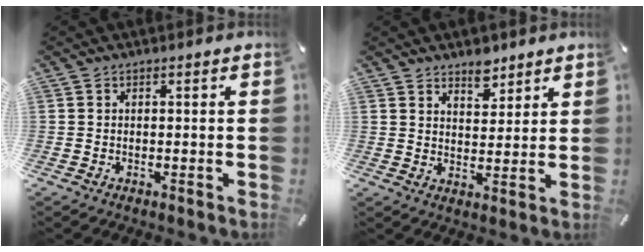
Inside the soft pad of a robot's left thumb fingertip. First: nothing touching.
{"total": 5.2, "force": [4.1, 2.9, 1.3], "torque": [-0.004, -0.023, 0.070]}